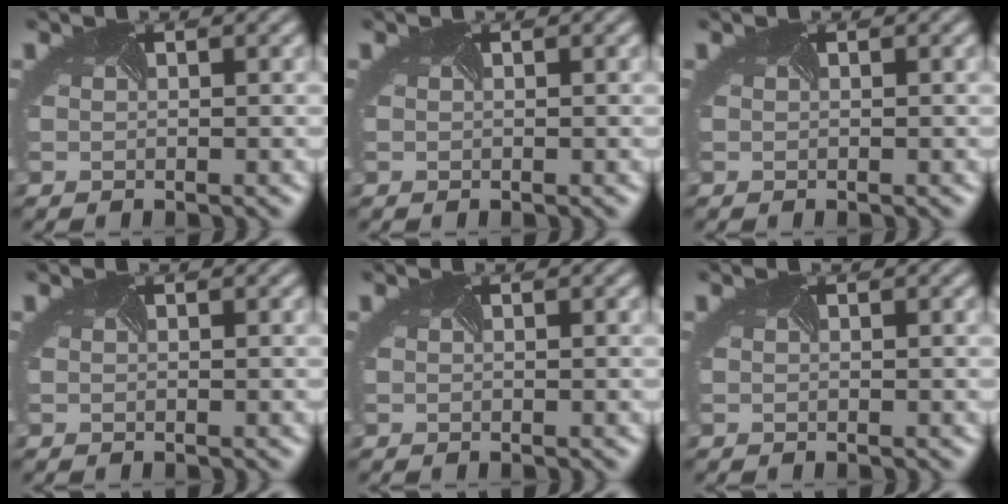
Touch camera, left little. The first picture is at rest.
{"total": 0.0}
{"total": 0.0}
{"total": 0.0}
{"total": 0.0}
{"total": 0.0}